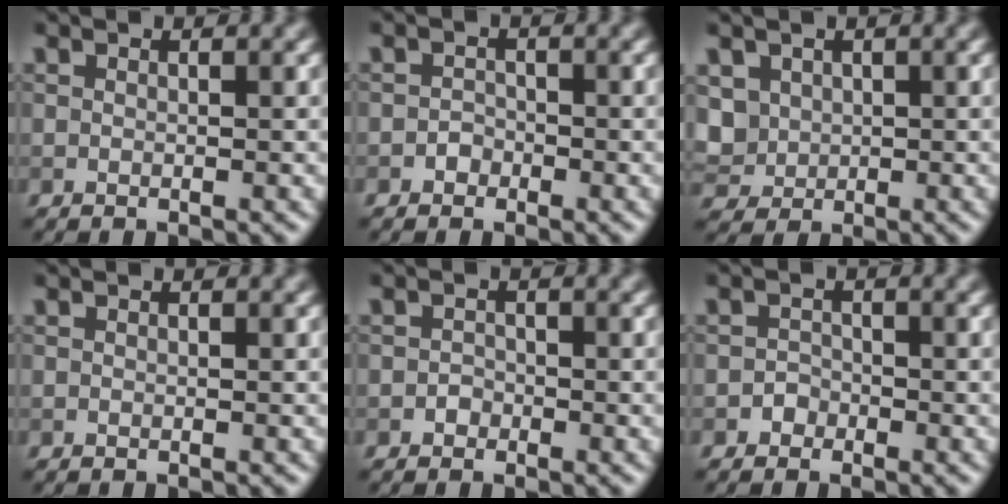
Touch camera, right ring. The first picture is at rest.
{"total": 1.1, "force": [-0.7, 0.8, 0.1], "torque": [0.003, -0.001, -0.013]}
{"total": 3.8, "force": [0.6, 3.3, 1.8], "torque": [-0.055, 0.000, 0.014]}
{"total": 0.0}
{"total": 0.9, "force": [-0.6, 0.8, 0.1], "torque": [0.002, -0.002, -0.012]}
{"total": 1.1, "force": [-0.7, 0.9, 0.0], "torque": [0.007, 0.000, -0.013]}